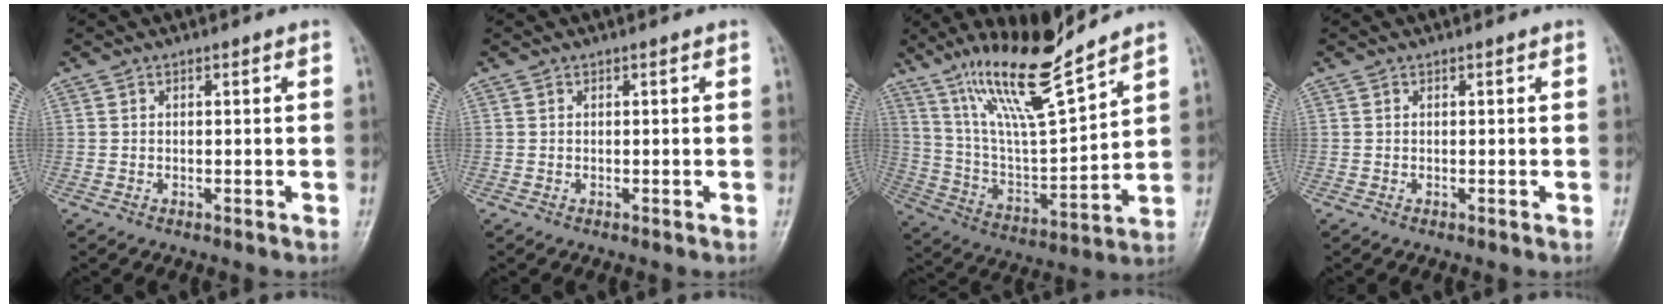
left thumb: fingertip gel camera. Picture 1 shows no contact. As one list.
[{"total": 0.0}, {"total": 16.8, "force": [13.0, 2.0, 10.5], "torque": [-0.178, -0.073, 0.250]}, {"total": 0.0}]